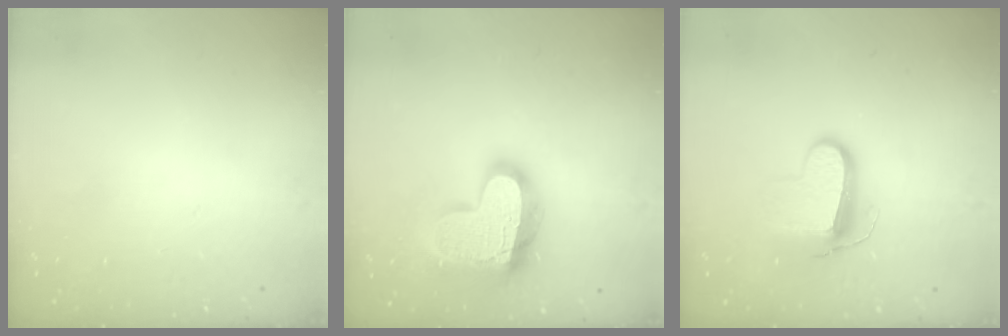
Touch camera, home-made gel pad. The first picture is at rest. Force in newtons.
{"total": 20.2, "press": 20.1, "slide": 1.7}
{"total": 10.5, "press": 10.5, "slide": 0.8}